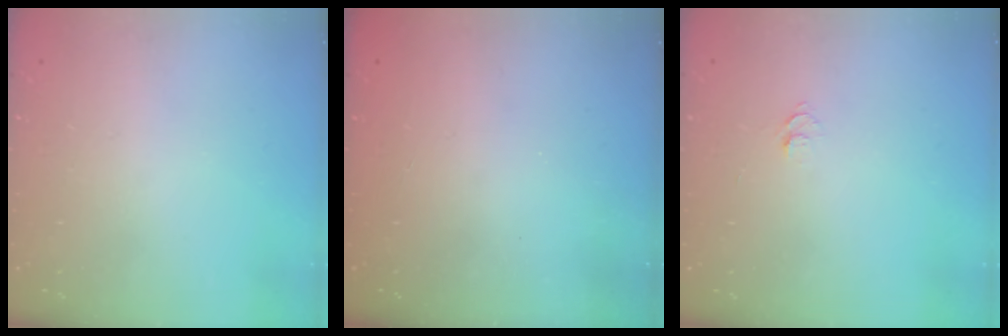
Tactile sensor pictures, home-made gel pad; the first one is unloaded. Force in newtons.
{"total": 2.3, "press": 2.2, "slide": 0.8}
{"total": 4.7, "press": 4.6, "slide": 0.5}